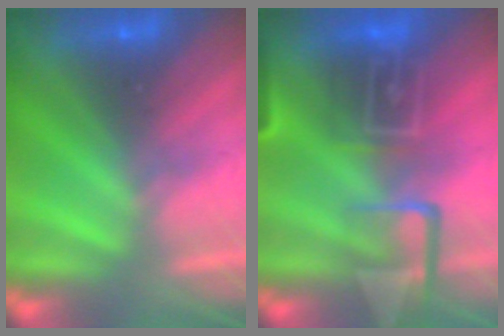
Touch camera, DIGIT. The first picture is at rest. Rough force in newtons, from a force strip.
{"total": 8.3}